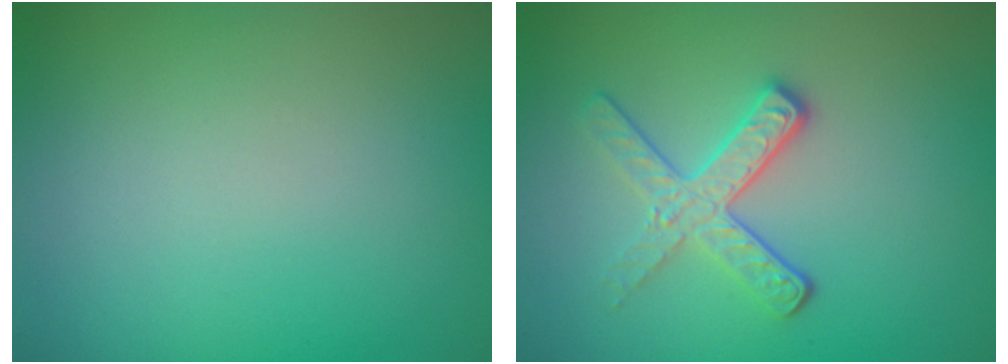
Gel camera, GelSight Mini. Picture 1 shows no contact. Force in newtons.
{"total": 2.9, "press": 2.6, "slide": 1.3}